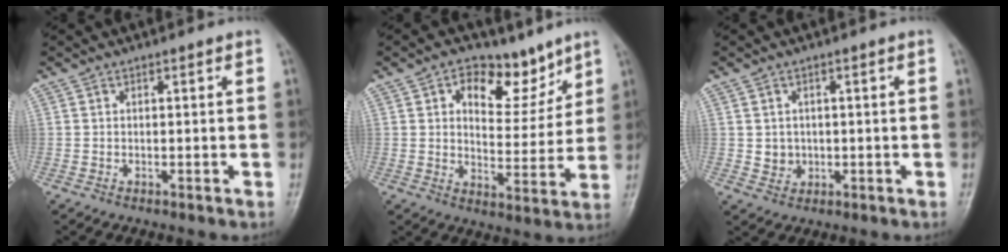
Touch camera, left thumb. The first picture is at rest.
{"total": 11.6, "force": [6.8, 7.1, 6.2], "torque": [-0.045, -0.035, 0.103]}
{"total": 3.0, "force": [0.2, 2.8, 1.1], "torque": [-0.005, 0.001, 0.009]}